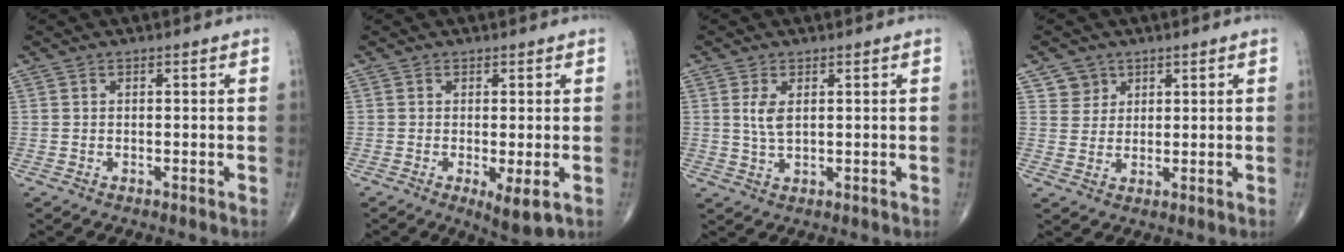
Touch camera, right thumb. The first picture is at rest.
{"total": 4.8, "force": [-1.3, 1.3, 4.4], "torque": [-0.074, -0.017, -0.019]}
{"total": 3.5, "force": [0.9, 1.7, 3.0], "torque": [-0.061, -0.004, 0.023]}
{"total": 3.7, "force": [2.1, 3.0, 0.0], "torque": [0.023, -0.014, 0.035]}